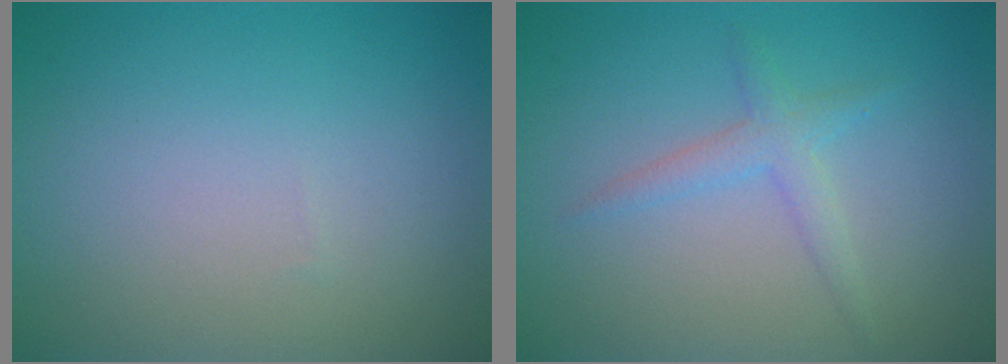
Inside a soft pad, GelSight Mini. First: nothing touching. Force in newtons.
{"total": 1.9, "press": 1.9, "slide": 0.1}